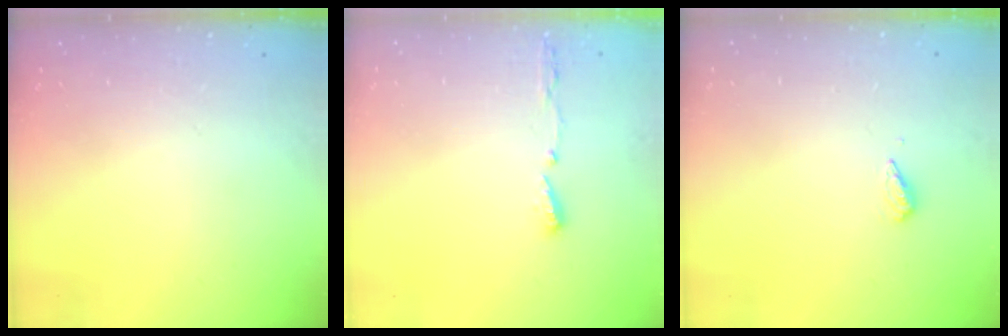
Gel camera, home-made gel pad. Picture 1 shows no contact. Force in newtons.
{"total": 4.9, "press": 4.8, "slide": 1.2}
{"total": 2.9, "press": 2.9, "slide": 0.4}